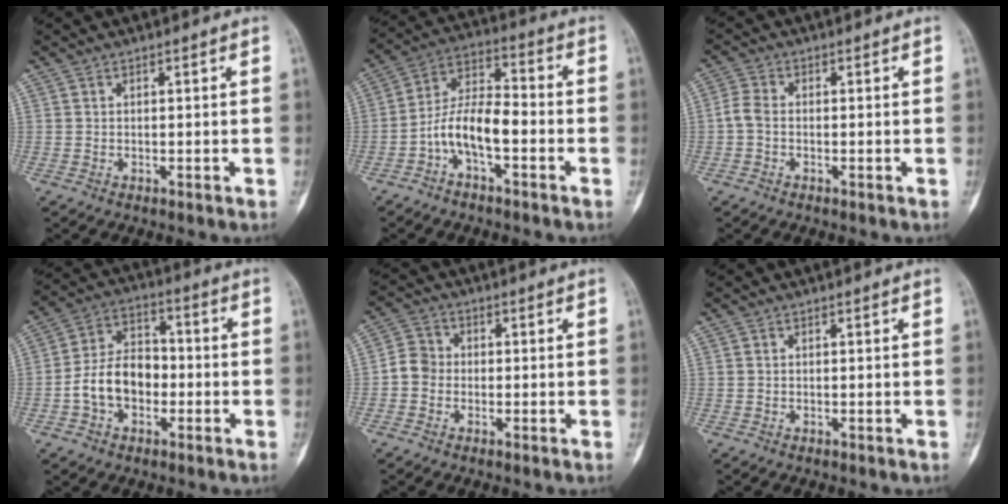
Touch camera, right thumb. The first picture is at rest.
{"total": 10.2, "force": [-3.6, 4.5, 8.4], "torque": [-0.155, 0.052, -0.073]}
{"total": 2.9, "force": [-0.7, 1.9, 2.2], "torque": [-0.050, 0.006, -0.023]}
{"total": 11.1, "force": [-2.6, 7.8, 7.4], "torque": [-0.119, 0.039, -0.056]}
{"total": 4.5, "force": [-0.9, 4.0, 1.8], "torque": [-0.019, 0.013, -0.029]}
{"total": 0.0}